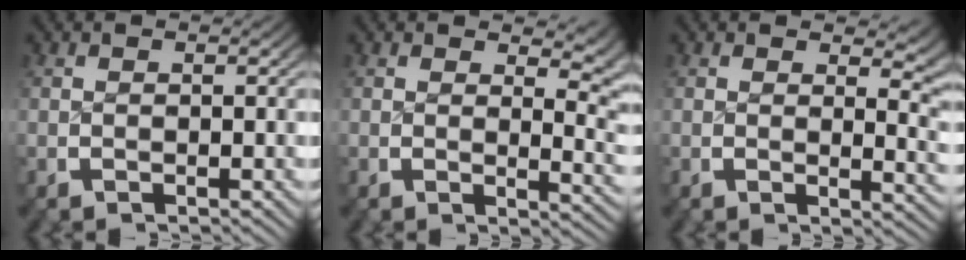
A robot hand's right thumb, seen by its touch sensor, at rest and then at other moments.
{"total": 4.1, "force": [1.7, 1.7, 3.3], "torque": [-0.015, -0.004, 0.024]}
{"total": 3.9, "force": [1.8, 1.5, 3.0], "torque": [-0.012, -0.004, 0.024]}